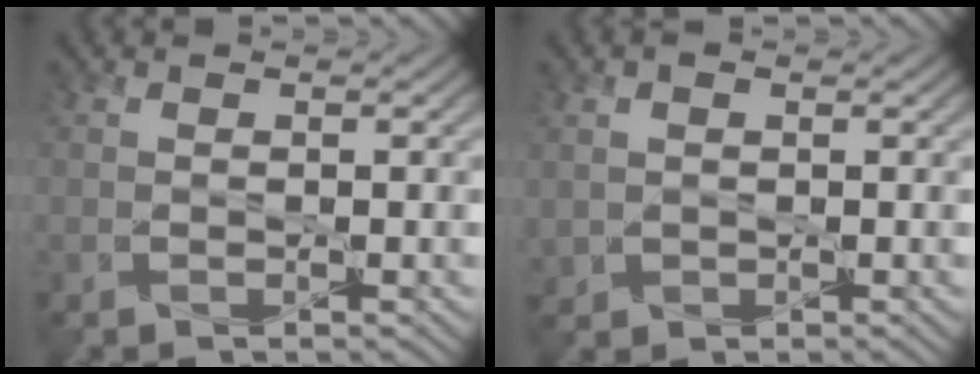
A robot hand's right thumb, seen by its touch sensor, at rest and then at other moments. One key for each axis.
{"total": 1.8, "fx": 0.5, "fy": 1.5, "fz": 0.8, "tx": -0.024, "ty": -0.003, "tz": 0.011}